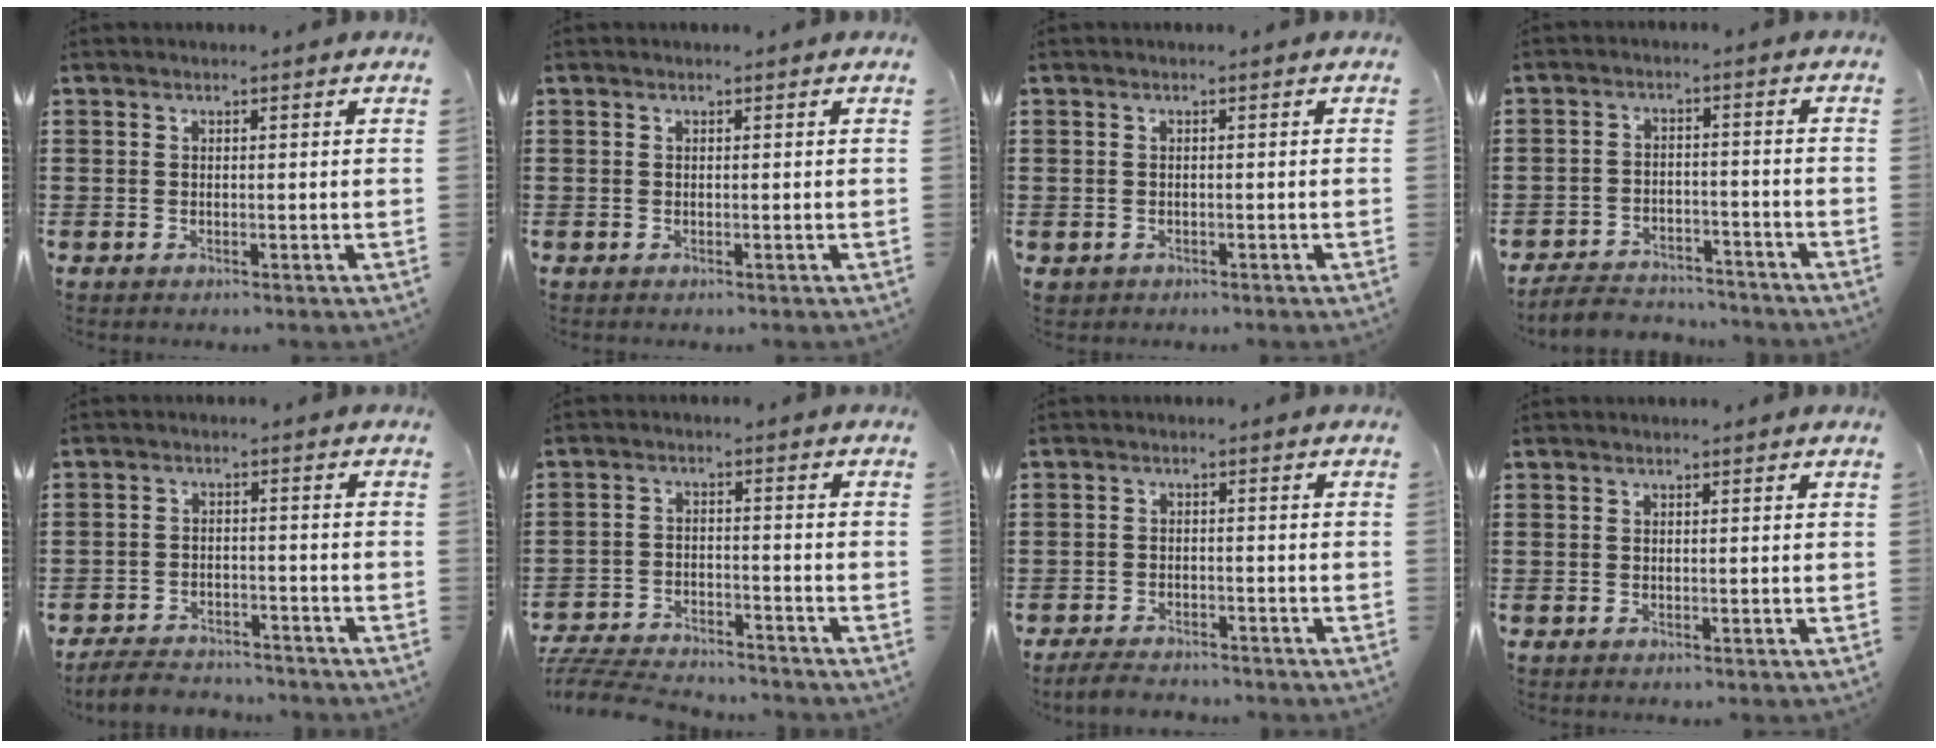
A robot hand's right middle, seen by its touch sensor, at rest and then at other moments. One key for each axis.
{"total": 0.0}
{"total": 0.6, "fx": -0.3, "fy": 0.4, "fz": 0.0, "tx": -0.001, "ty": 0.005, "tz": -0.009}
{"total": 4.4, "fx": -4.3, "fy": 1.0, "fz": 0.1, "tx": -0.010, "ty": 0.009, "tz": -0.092}
{"total": 4.1, "fx": -4.0, "fy": 0.9, "fz": 0.1, "tx": -0.010, "ty": 0.007, "tz": -0.087}
{"total": 6.2, "fx": -6.0, "fy": 0.8, "fz": 1.0, "tx": -0.030, "ty": 0.008, "tz": -0.124}
{"total": 3.2, "fx": -3.1, "fy": 0.7, "fz": 0.2, "tx": -0.014, "ty": 0.001, "tz": -0.069}
{"total": 0.0}